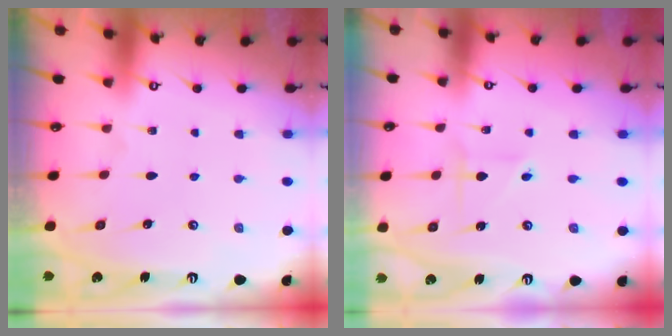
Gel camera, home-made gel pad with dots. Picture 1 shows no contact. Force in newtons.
{"total": 1.8, "press": 1.8, "slide": 0.2}